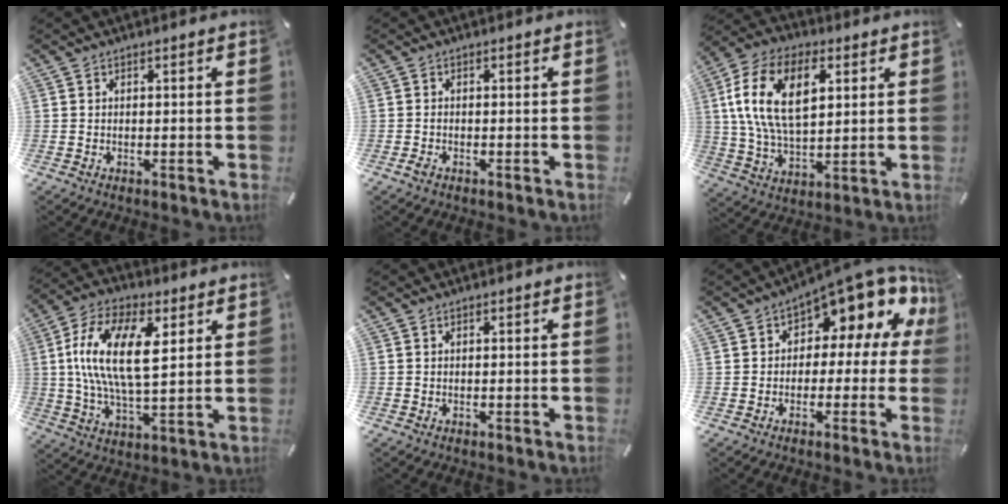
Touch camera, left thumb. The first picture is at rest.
{"total": 0.9, "force": [-0.6, 0.4, 0.5], "torque": [-0.010, -0.001, -0.010]}
{"total": 17.1, "force": [5.1, 9.9, 12.9], "torque": [-0.288, 0.004, 0.086]}
{"total": 16.1, "force": [4.3, 7.2, 13.7], "torque": [-0.284, 0.001, 0.074]}
{"total": 0.0}
{"total": 11.1, "force": [7.0, 5.0, 7.0], "torque": [-0.099, -0.067, 0.118]}